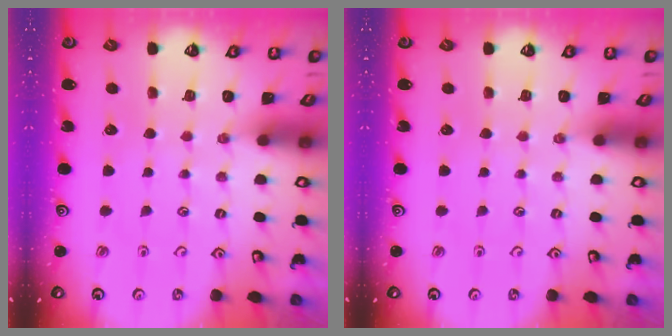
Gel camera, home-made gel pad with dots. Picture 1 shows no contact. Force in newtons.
{"total": 0.0}